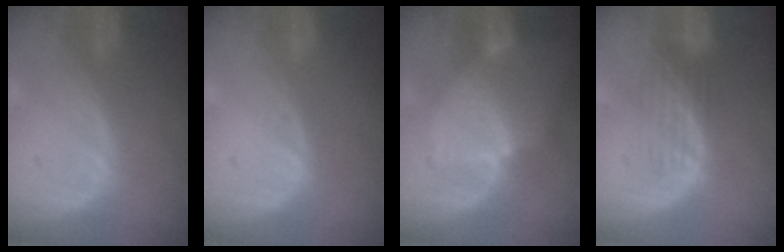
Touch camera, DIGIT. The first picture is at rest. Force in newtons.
{"total": 0.0}
{"total": 6.8, "press": 6.0, "slide": 3.3}
{"total": 4.5, "press": 3.9, "slide": 2.4}